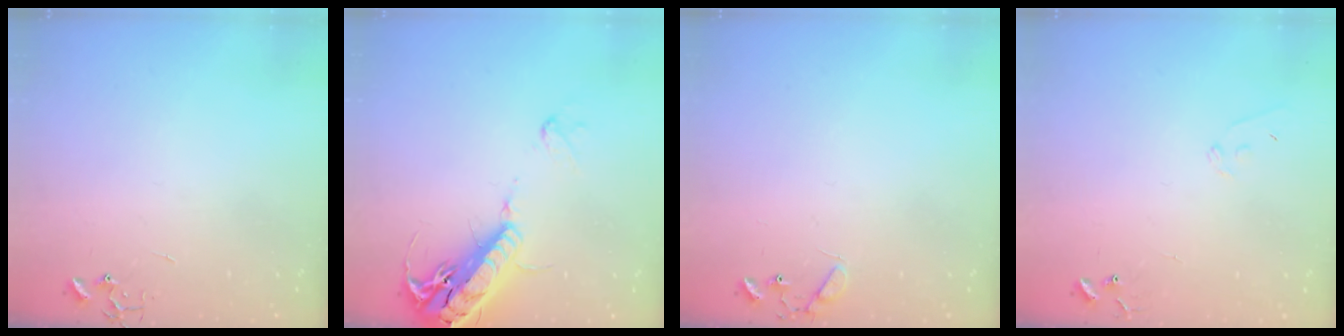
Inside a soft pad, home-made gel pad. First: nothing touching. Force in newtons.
{"total": 19.9, "press": 19.5, "slide": 3.8}
{"total": 6.1, "press": 6.1, "slide": 0.5}
{"total": 6.8, "press": 6.7, "slide": 0.5}